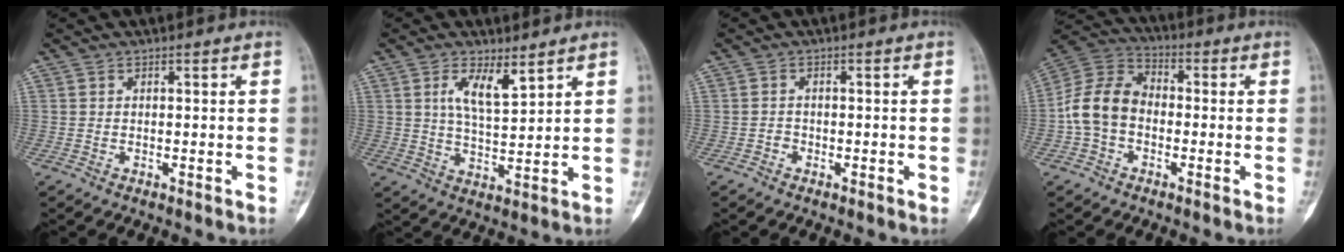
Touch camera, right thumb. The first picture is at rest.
{"total": 6.7, "force": [3.6, 2.4, 5.1], "torque": [-0.086, -0.029, 0.071]}
{"total": 1.1, "force": [-0.6, 0.9, 0.3], "torque": [-0.002, 0.004, -0.015]}
{"total": 11.0, "force": [-1.9, 8.1, 7.2], "torque": [-0.133, 0.036, -0.050]}